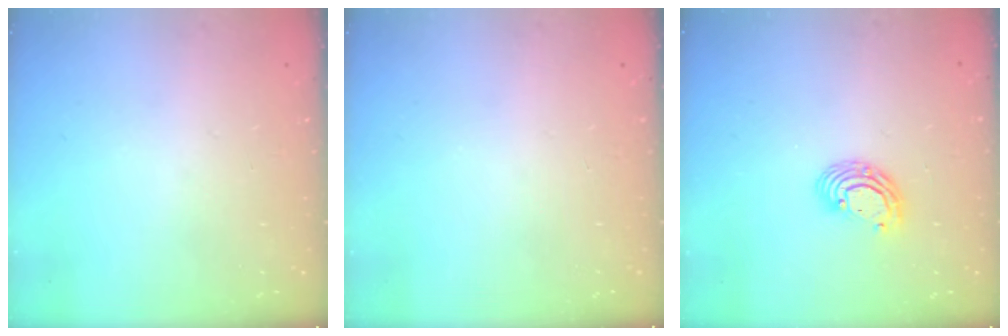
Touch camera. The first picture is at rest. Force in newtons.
{"total": 0.0}
{"total": 6.7, "press": 6.6, "slide": 0.7}